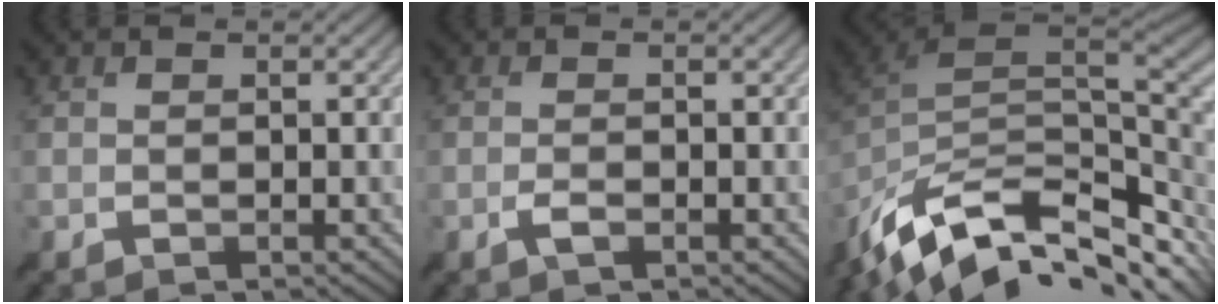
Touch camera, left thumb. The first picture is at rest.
{"total": 1.2, "force": [-0.7, 0.3, 0.9], "torque": [-0.014, 0.002, -0.014]}
{"total": 13.6, "force": [-5.4, 7.4, 10.1], "torque": [-0.226, -0.019, -0.091]}